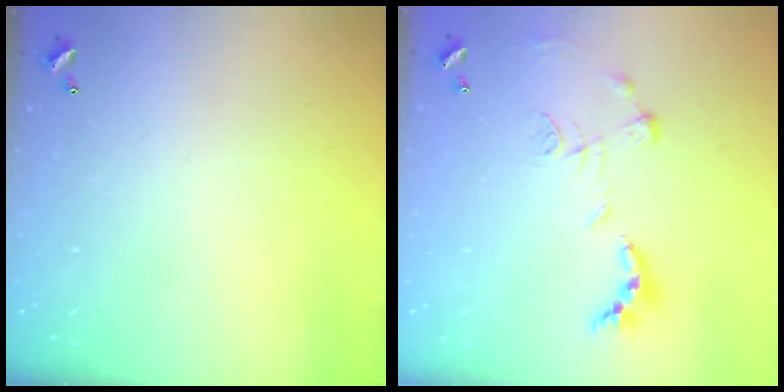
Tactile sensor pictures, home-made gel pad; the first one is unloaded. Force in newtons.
{"total": 1.1, "press": 1.0, "slide": 0.4}